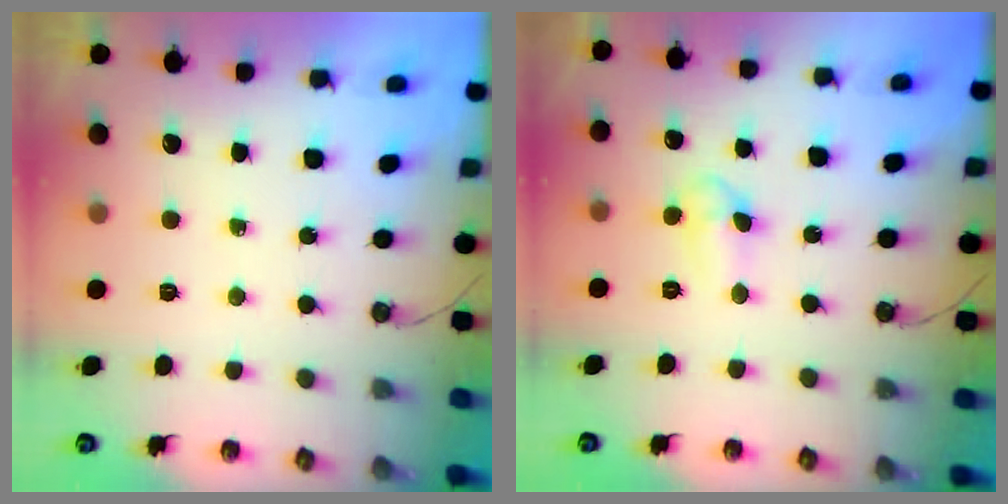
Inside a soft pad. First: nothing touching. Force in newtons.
{"total": 5.3, "press": 5.2, "slide": 1.0}